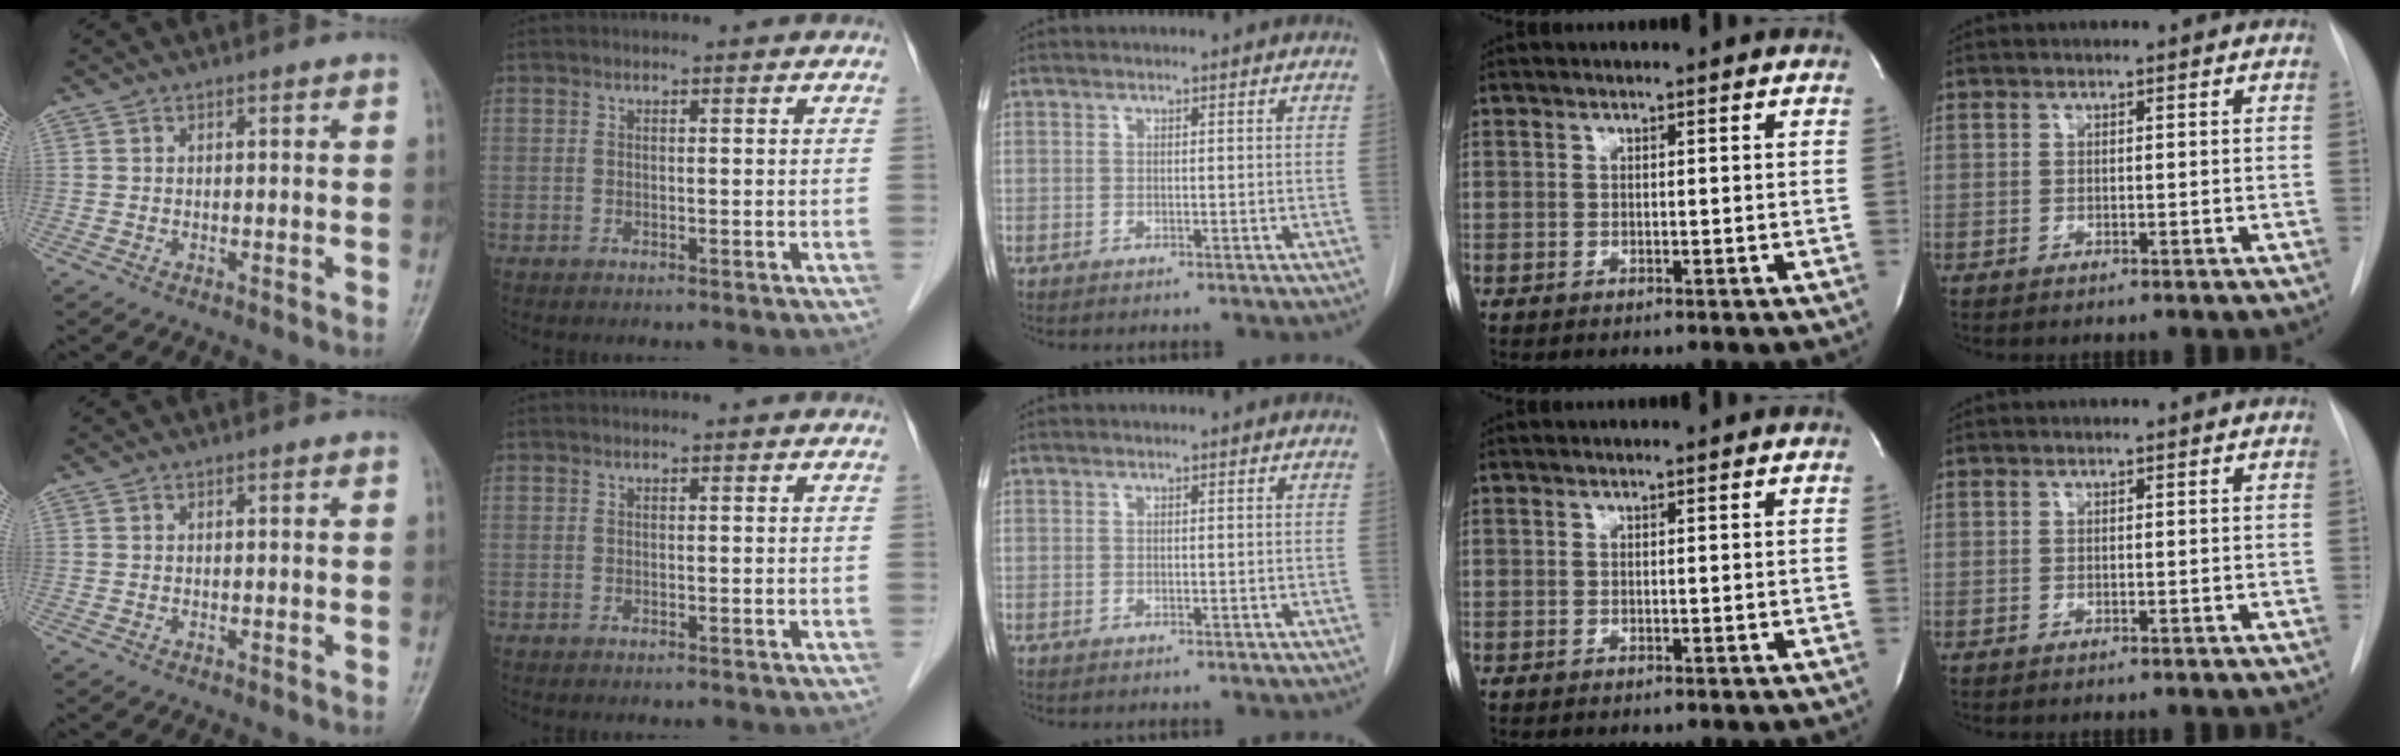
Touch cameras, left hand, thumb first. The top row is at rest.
{}